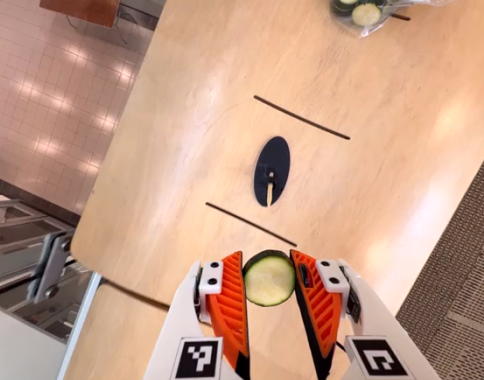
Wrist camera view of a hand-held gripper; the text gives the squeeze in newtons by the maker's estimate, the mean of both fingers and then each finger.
{"total": 10.1, "left": 10.4, "right": 9.8}